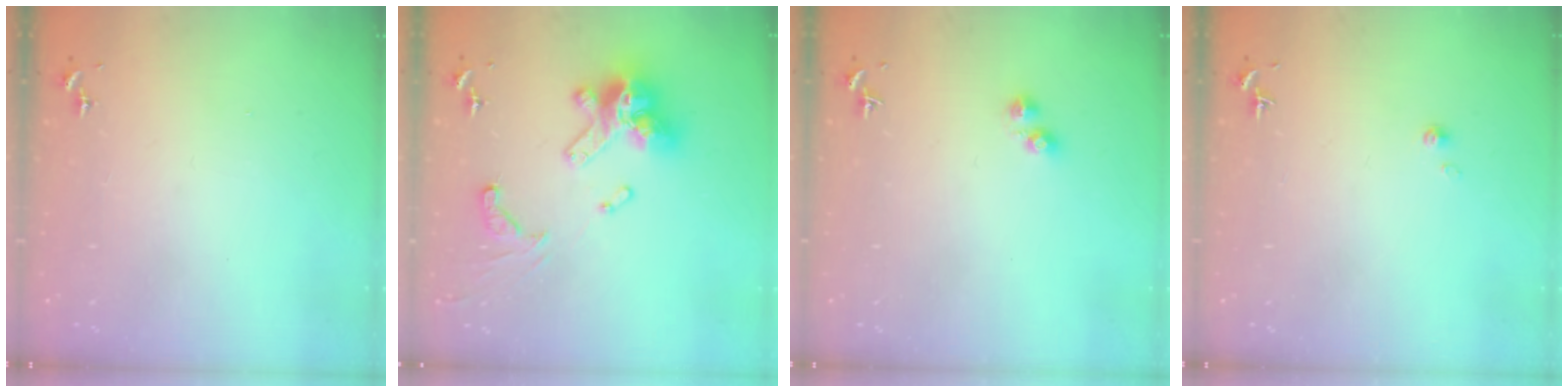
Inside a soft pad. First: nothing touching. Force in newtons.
{"total": 18.7, "press": 18.6, "slide": 2.3}
{"total": 2.5, "press": 2.4, "slide": 0.6}
{"total": 2.0, "press": 1.9, "slide": 0.2}